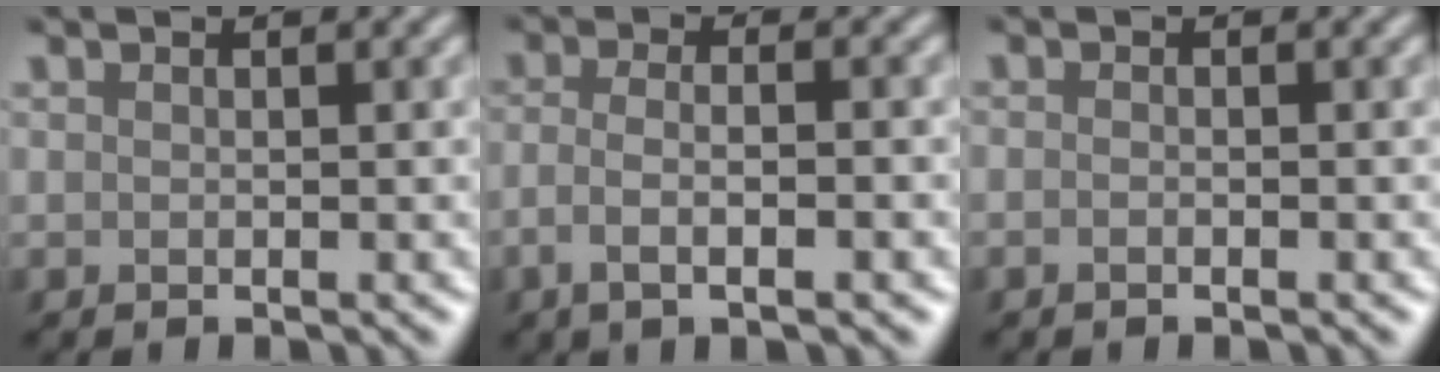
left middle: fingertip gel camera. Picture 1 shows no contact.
{"total": 3.9, "force": [-1.2, 1.3, 3.4], "torque": [-0.059, -0.003, -0.026]}
{"total": 0.6, "force": [-0.3, 0.3, 0.5], "torque": [-0.007, -0.003, -0.008]}